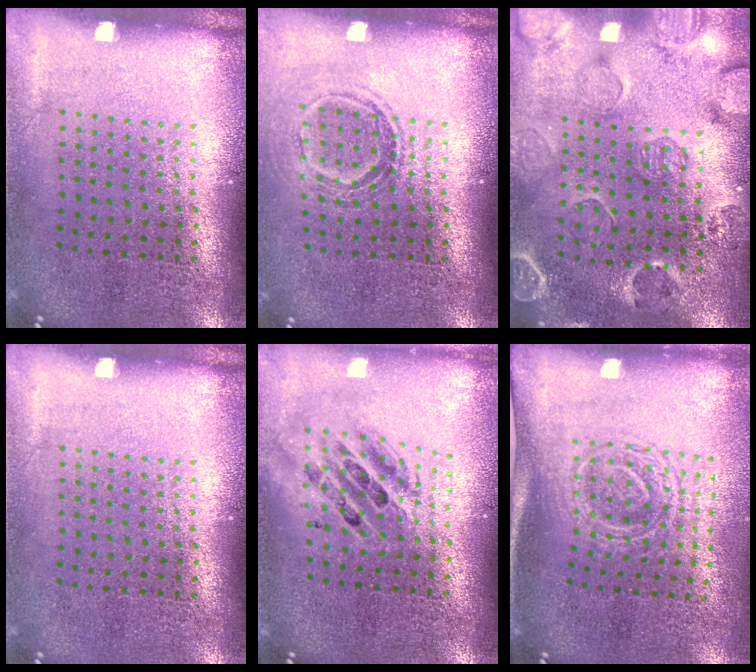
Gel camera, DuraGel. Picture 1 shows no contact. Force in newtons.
{"total": 1.3, "press": 1.1, "slide": 0.7}
{"total": 2.6, "press": 2.0, "slide": 1.7}
{"total": 0.0}
{"total": 1.8, "press": 1.5, "slide": 1.1}
{"total": 1.6, "press": 1.2, "slide": 1.1}